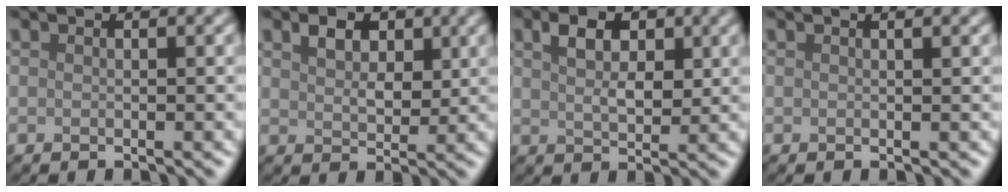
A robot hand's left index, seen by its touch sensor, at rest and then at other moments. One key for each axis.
{"total": 3.0, "fx": 1.5, "fy": 1.9, "fz": 1.8, "tx": -0.033, "ty": 0.001, "tz": 0.022}
{"total": 4.1, "fx": 1.6, "fy": 2.3, "fz": 2.9, "tx": -0.049, "ty": 0.005, "tz": 0.026}
{"total": 0.9, "fx": 0.5, "fy": 0.3, "fz": 0.7, "tx": -0.004, "ty": 0.003, "tz": 0.004}